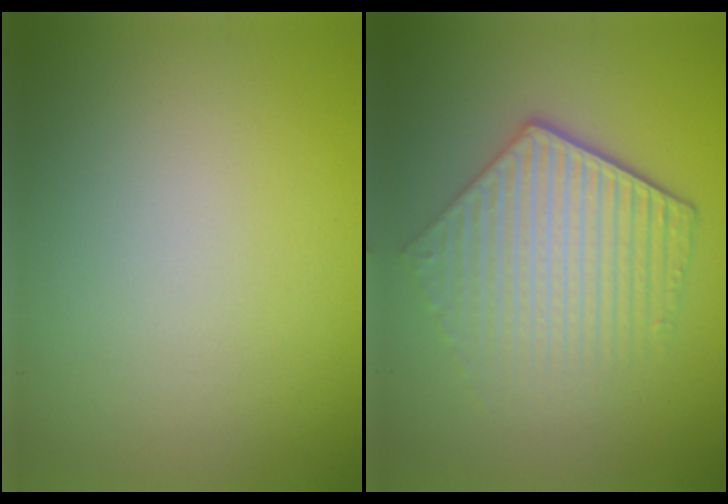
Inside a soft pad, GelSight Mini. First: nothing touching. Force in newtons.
{"total": 5.7, "press": 4.2, "slide": 3.8}